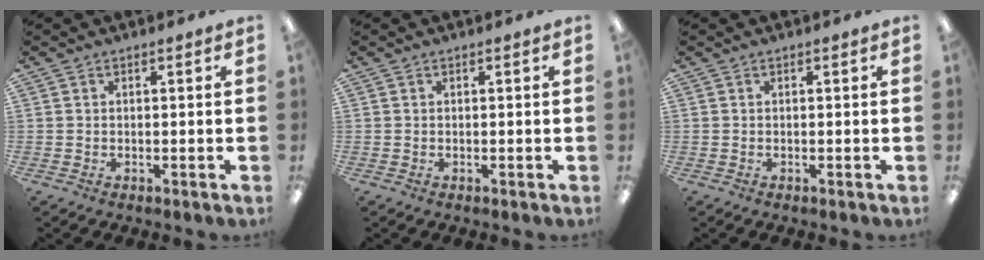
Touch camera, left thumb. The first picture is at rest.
{"total": 0.0}
{"total": 0.0}